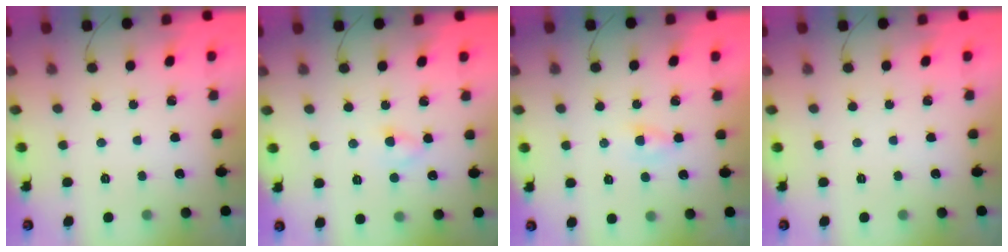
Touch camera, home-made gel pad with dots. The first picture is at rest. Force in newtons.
{"total": 3.2, "press": 3.1, "slide": 0.9}
{"total": 1.6, "press": 1.5, "slide": 0.6}
{"total": 0.0}